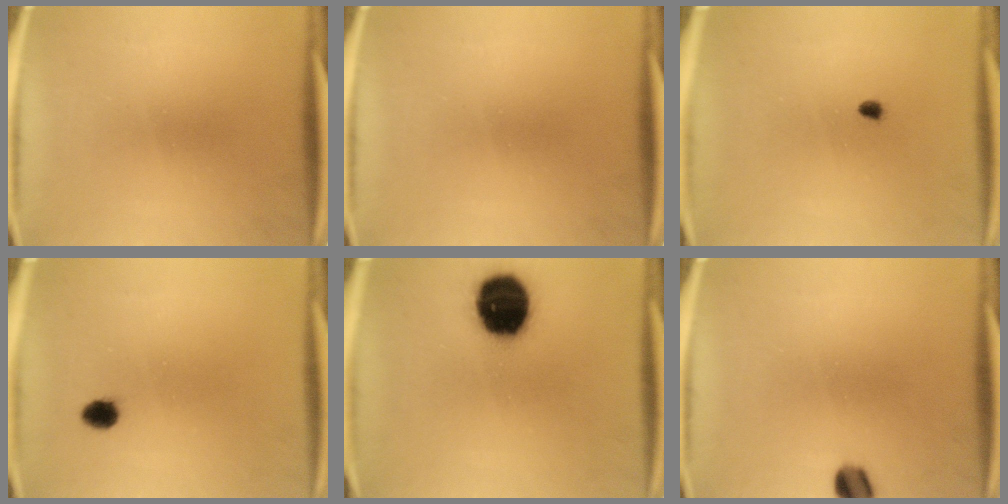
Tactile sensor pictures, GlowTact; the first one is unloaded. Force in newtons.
{"total": 0.0}
{"total": 1.3}
{"total": 2.5}
{"total": 18.1}
{"total": 4.0}